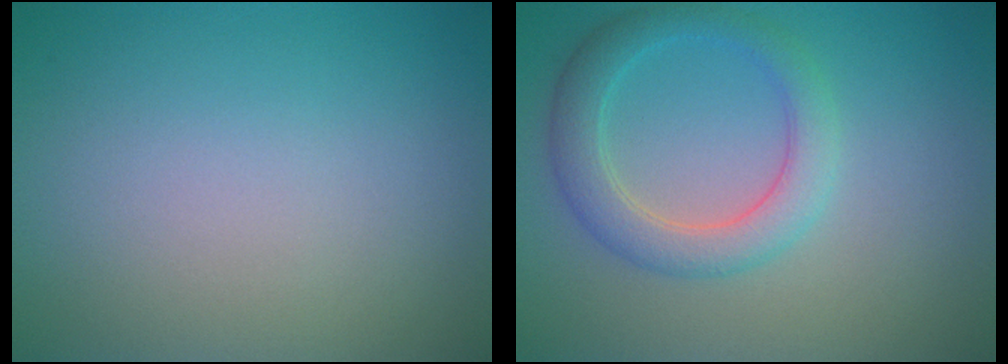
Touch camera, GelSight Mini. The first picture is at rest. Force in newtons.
{"total": 3.8, "press": 3.7, "slide": 0.4}